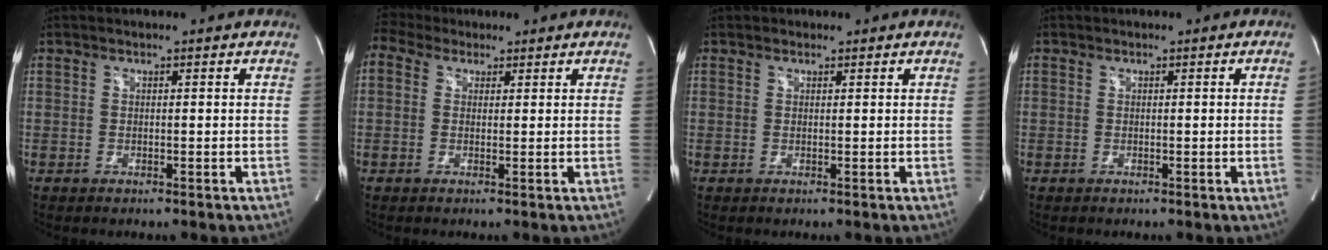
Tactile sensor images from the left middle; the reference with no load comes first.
{"total": 3.4, "force": [2.7, 1.9, 0.5], "torque": [-0.023, 0.034, 0.053]}
{"total": 0.8, "force": [0.6, 0.4, 0.1], "torque": [-0.007, 0.009, 0.010]}
{"total": 1.1, "force": [-0.1, -0.6, 1.0], "torque": [-0.009, 0.000, -0.002]}